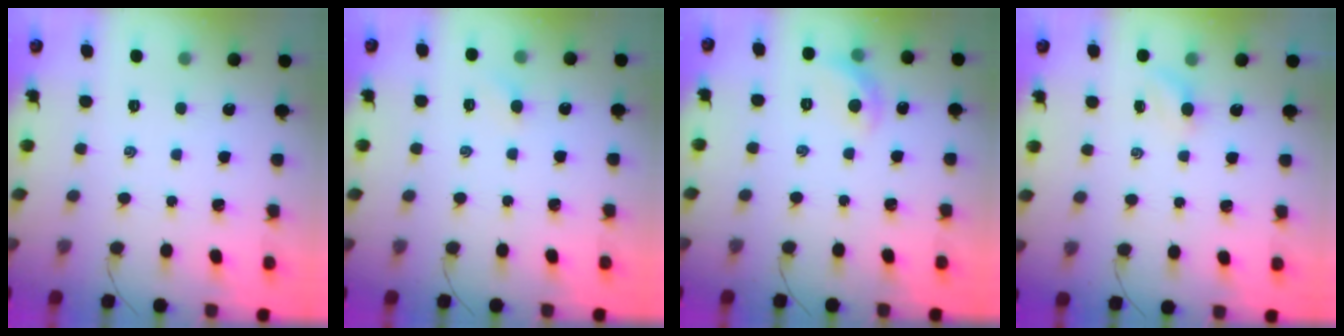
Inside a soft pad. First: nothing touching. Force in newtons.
{"total": 3.3, "press": 3.1, "slide": 1.0}
{"total": 6.5, "press": 6.4, "slide": 0.8}
{"total": 2.2, "press": 2.1, "slide": 0.8}